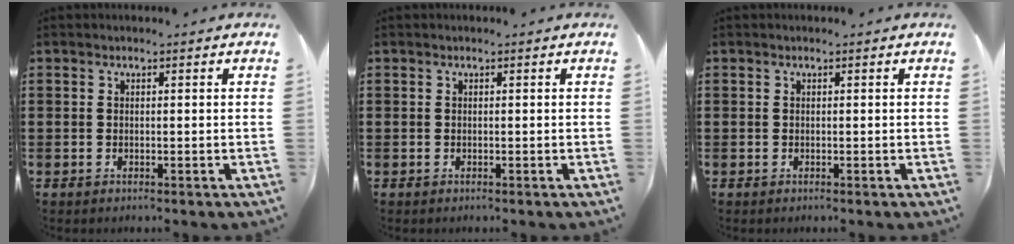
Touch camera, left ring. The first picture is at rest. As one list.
[{"total": 0.0}, {"total": 0.0}]